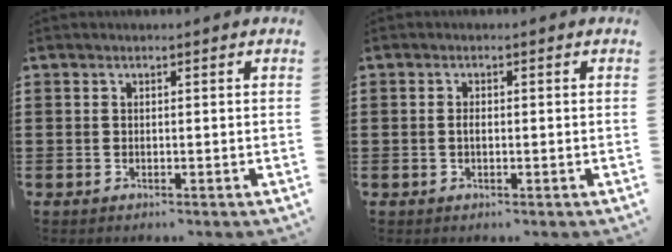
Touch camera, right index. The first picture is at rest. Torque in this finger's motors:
{"motor_torque": [0.43, 0.68, 0.06, 0.04]}